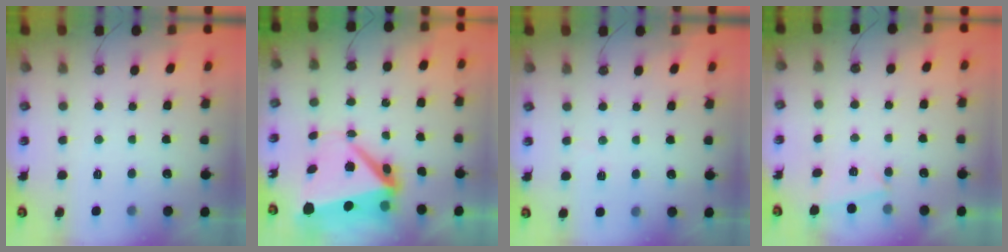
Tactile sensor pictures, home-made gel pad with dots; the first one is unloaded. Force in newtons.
{"total": 10.8, "press": 10.7, "slide": 1.3}
{"total": 2.5, "press": 2.3, "slide": 0.9}
{"total": 1.9, "press": 1.7, "slide": 0.7}